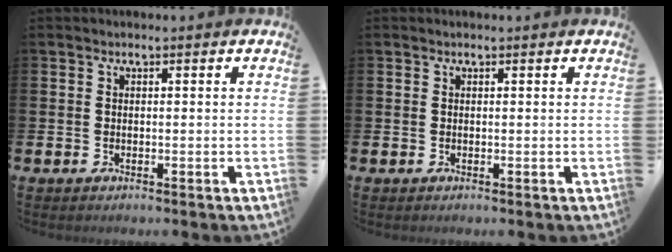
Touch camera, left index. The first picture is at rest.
{"total": 0.0}